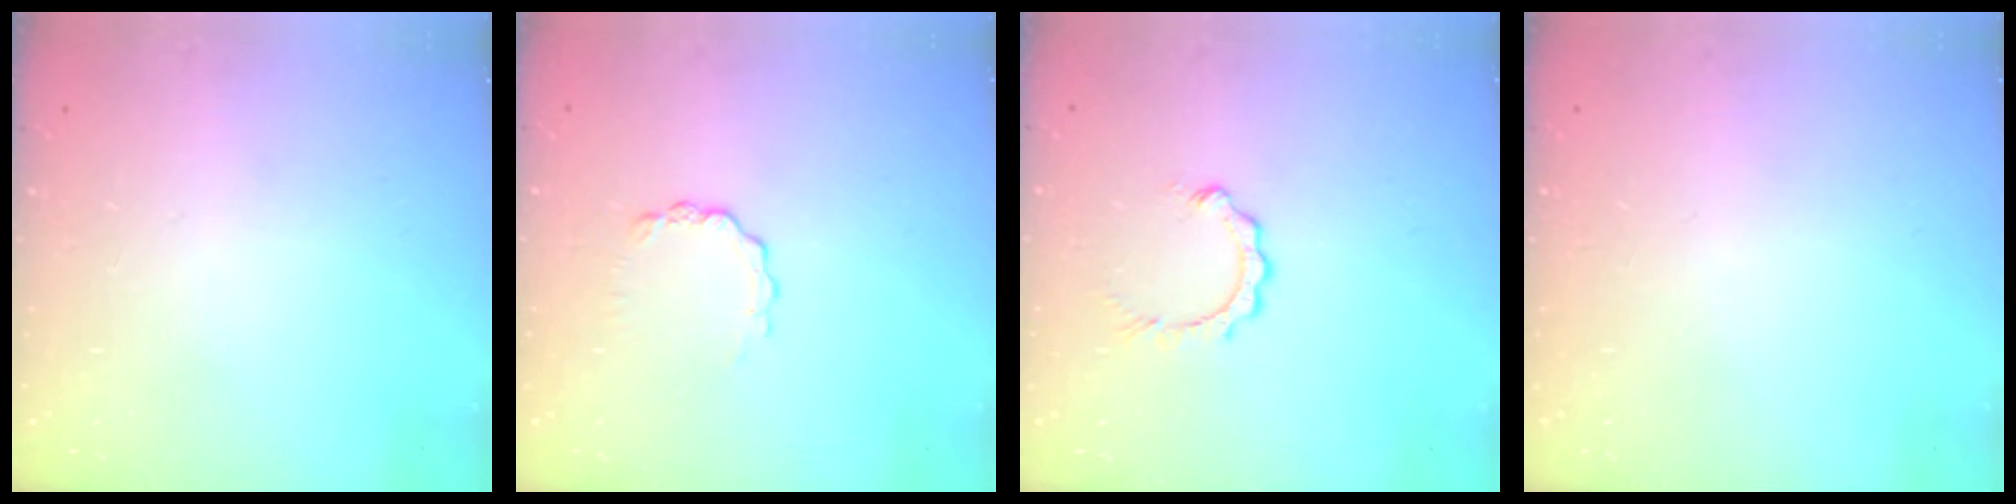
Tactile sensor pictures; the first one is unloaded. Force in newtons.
{"total": 3.8, "press": 3.8, "slide": 0.3}
{"total": 2.9, "press": 2.9, "slide": 0.3}
{"total": 1.7, "press": 1.7, "slide": 0.1}